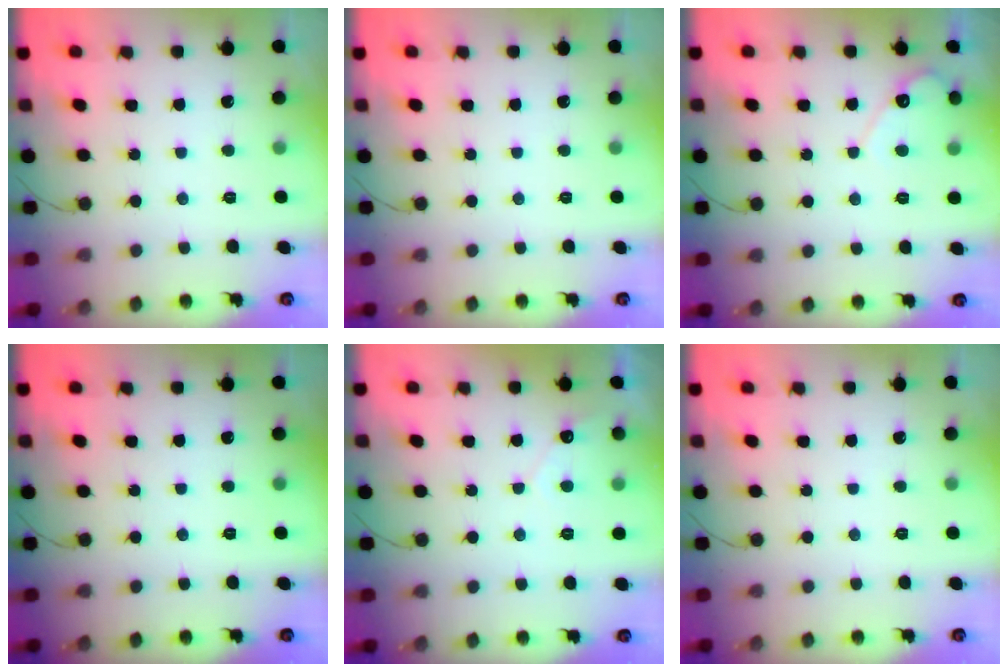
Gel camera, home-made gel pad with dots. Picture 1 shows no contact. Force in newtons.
{"total": 0.0}
{"total": 4.6, "press": 4.6, "slide": 0.3}
{"total": 0.0}
{"total": 2.7, "press": 2.7, "slide": 0.1}
{"total": 0.0}